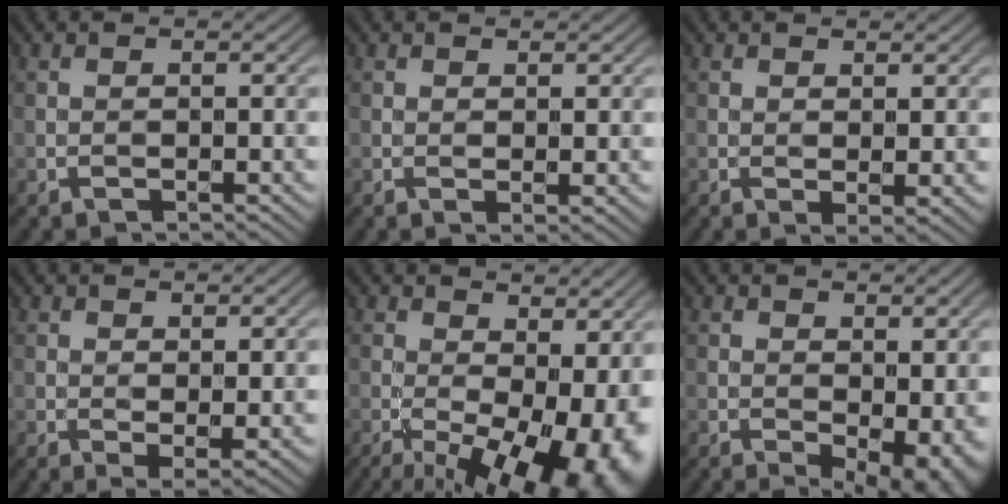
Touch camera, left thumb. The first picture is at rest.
{"total": 1.4, "force": [0.7, 0.6, 1.1], "torque": [-0.025, -0.005, 0.017]}
{"total": 2.1, "force": [0.9, 0.8, 1.7], "torque": [-0.036, -0.007, 0.022]}
{"total": 2.9, "force": [0.9, 1.1, 2.5], "torque": [-0.054, -0.008, 0.021]}
{"total": 17.9, "force": [-3.9, 8.2, 15.4], "torque": [-0.200, -0.018, -0.023]}
{"total": 7.5, "force": [-1.0, 3.9, 6.3], "torque": [-0.082, -0.012, -0.004]}